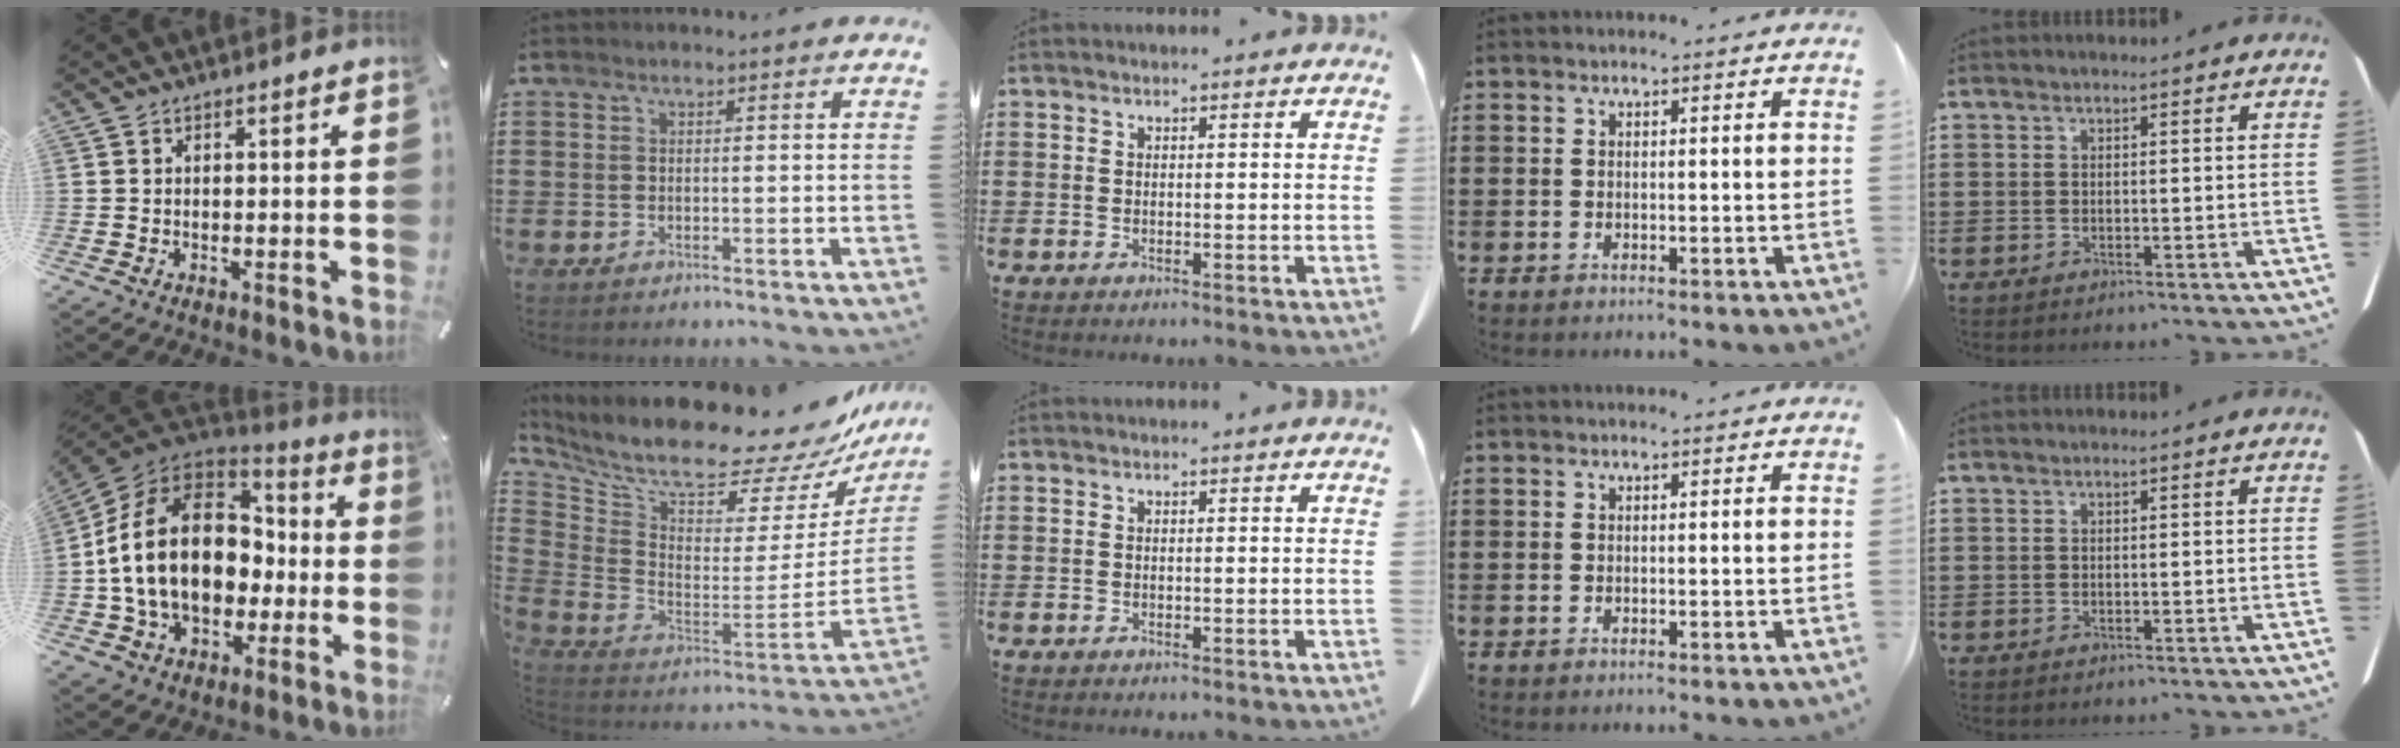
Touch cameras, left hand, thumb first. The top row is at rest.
{"thumb": {"total": 22.1, "force": [0.3, 16.3, 15.0], "torque": [-0.314, 0.007, 0.009]}, "index": {"total": 12.2, "force": [10.4, 2.2, 6.0], "torque": [-0.133, -0.090, 0.172]}}